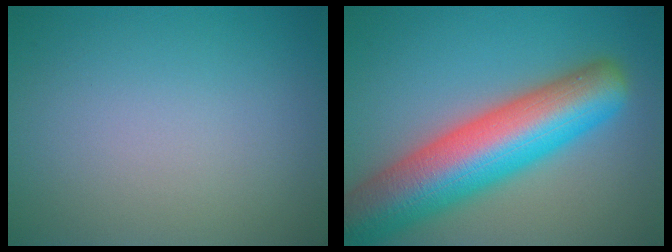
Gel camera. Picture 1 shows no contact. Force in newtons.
{"total": 12.3, "press": 12.3, "slide": 0.5}